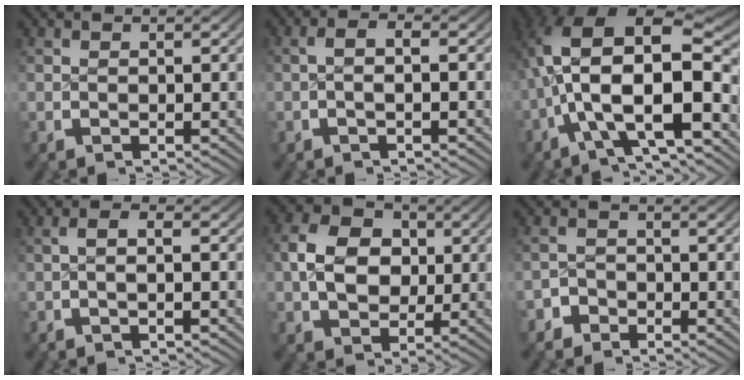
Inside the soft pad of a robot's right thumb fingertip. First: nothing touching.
{"total": 2.1, "force": [-0.2, 0.8, 2.0], "torque": [-0.033, 0.006, -0.010]}
{"total": 14.5, "force": [-0.1, 8.8, 11.5], "torque": [-0.228, -0.033, 0.003]}
{"total": 1.8, "force": [-0.2, 0.6, 1.7], "torque": [-0.029, 0.005, -0.008]}
{"total": 7.7, "force": [0.4, 5.8, 5.1], "torque": [-0.096, -0.020, 0.017]}
{"total": 2.3, "force": [-1.9, 1.3, -0.1], "torque": [0.008, -0.009, -0.035]}